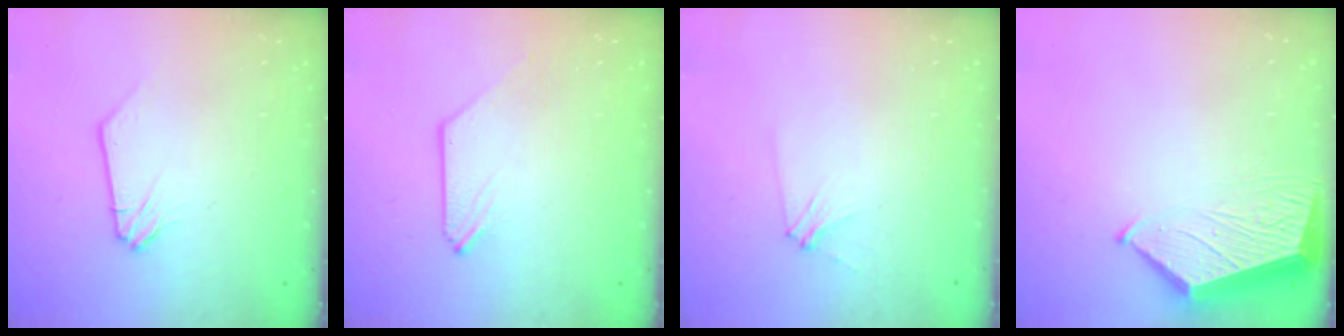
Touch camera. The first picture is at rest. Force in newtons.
{"total": 0.0}
{"total": 2.8, "press": 2.8, "slide": 0.4}
{"total": 7.1, "press": 7.1, "slide": 0.8}